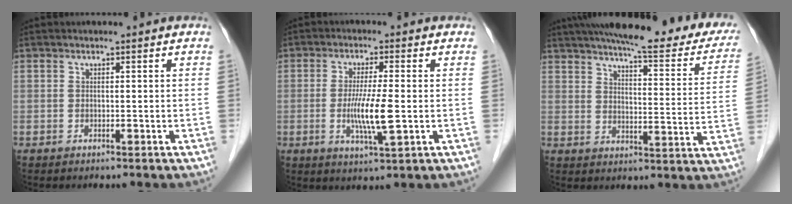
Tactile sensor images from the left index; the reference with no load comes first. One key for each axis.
{"total": 6.6, "fx": -0.9, "fy": 0.2, "fz": 6.6, "tx": -0.128, "ty": -0.019, "tz": -0.020}
{"total": 25.5, "fx": 21.0, "fy": 4.6, "fz": 13.8, "tx": -0.189, "ty": -0.019, "tz": 0.253}